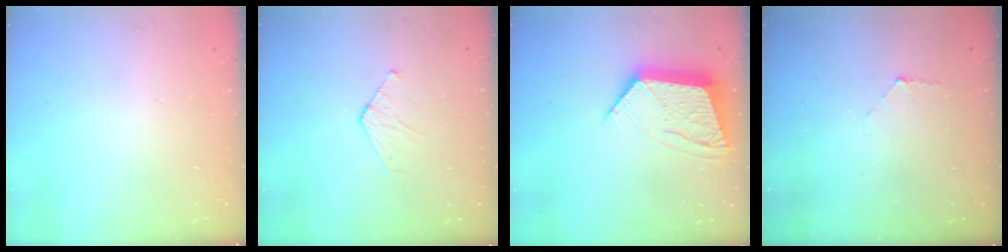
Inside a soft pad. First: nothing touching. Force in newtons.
{"total": 3.8, "press": 3.8, "slide": 0.3}
{"total": 13.2, "press": 13.1, "slide": 1.1}
{"total": 4.2, "press": 4.2, "slide": 0.5}